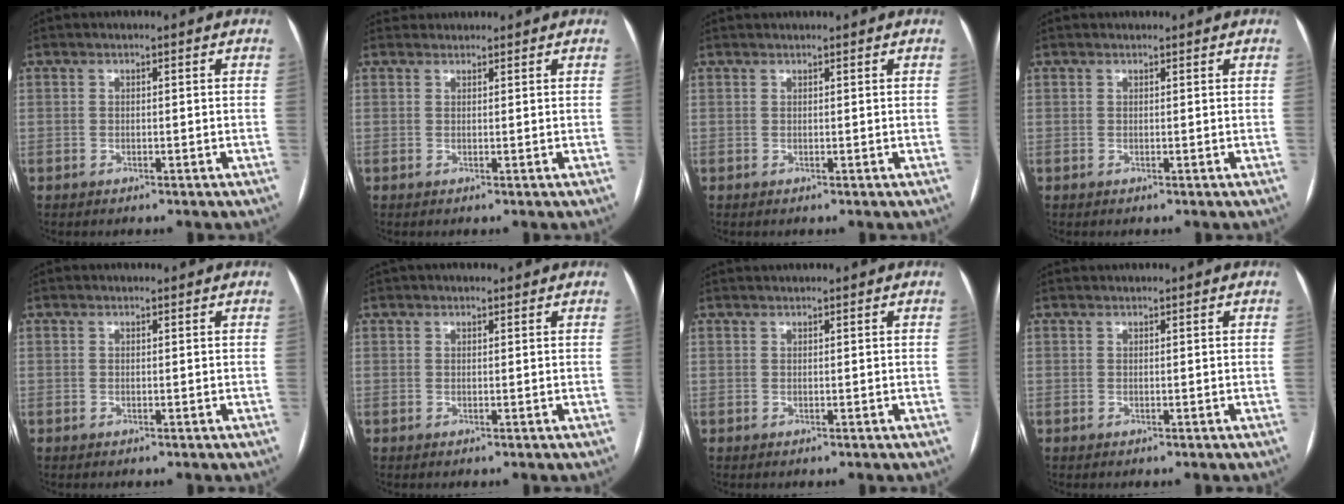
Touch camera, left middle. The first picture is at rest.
{"total": 1.7, "force": [1.6, 0.5, -0.3], "torque": [0.002, 0.021, 0.029]}
{"total": 1.7, "force": [1.6, 0.2, 0.4], "torque": [-0.006, 0.025, 0.027]}
{"total": 0.9, "force": [0.8, 0.2, 0.1], "torque": [-0.008, 0.012, 0.015]}
{"total": 0.8, "force": [0.8, 0.3, 0.0], "torque": [-0.007, 0.008, 0.011]}
{"total": 2.1, "force": [1.9, 0.7, 0.6], "torque": [-0.007, 0.026, 0.027]}
{"total": 1.5, "force": [1.5, 0.0, 0.2], "torque": [-0.002, 0.023, 0.031]}
{"total": 1.3, "force": [1.3, 0.1, 0.2], "torque": [-0.003, 0.022, 0.025]}